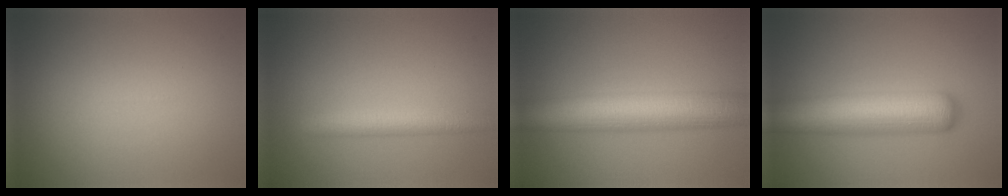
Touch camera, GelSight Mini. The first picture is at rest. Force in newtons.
{"total": 3.0, "press": 3.0, "slide": 0.1}
{"total": 9.4, "press": 9.4, "slide": 0.3}
{"total": 8.7, "press": 8.7, "slide": 0.2}